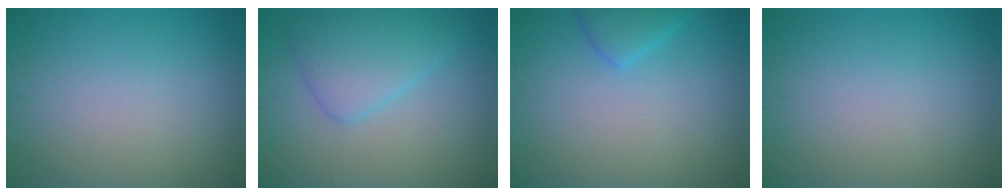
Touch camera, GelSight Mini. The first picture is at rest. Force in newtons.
{"total": 4.0, "press": 4.0, "slide": 0.1}
{"total": 2.0, "press": 1.9, "slide": 0.2}
{"total": 0.0}